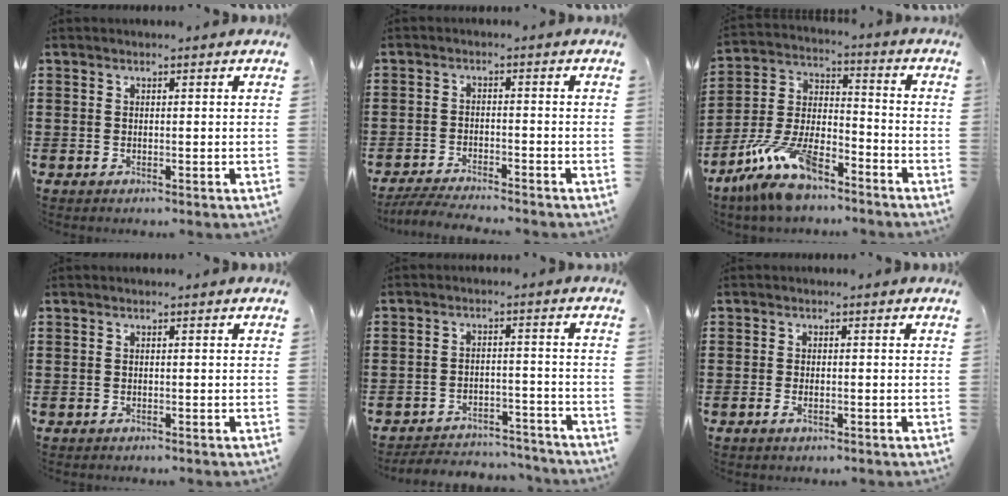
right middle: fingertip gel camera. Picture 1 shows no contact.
{"total": 3.9, "force": [-3.7, 0.0, 1.0], "torque": [-0.024, -0.006, -0.077]}
{"total": 11.5, "force": [-8.7, 3.7, 6.5], "torque": [-0.150, 0.014, -0.175]}
{"total": 0.0}
{"total": 4.6, "force": [-4.6, 0.6, 0.4], "torque": [-0.016, 0.004, -0.096]}
{"total": 1.3, "force": [-0.6, 0.6, 1.0], "torque": [-0.021, 0.000, -0.012]}